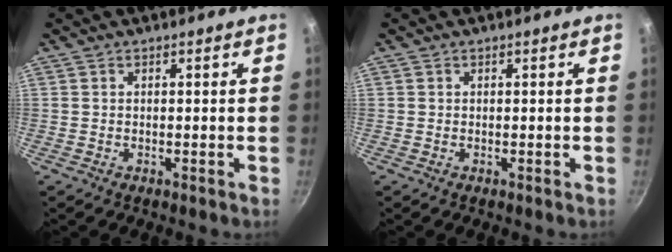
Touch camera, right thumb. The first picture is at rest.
{"total": 0.0}